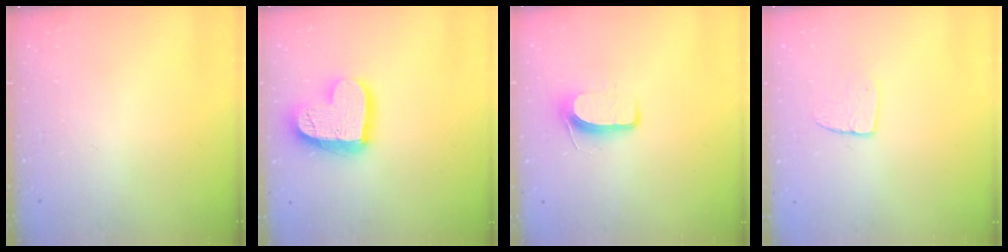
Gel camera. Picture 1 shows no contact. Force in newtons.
{"total": 17.8, "press": 17.8, "slide": 1.4}
{"total": 7.9, "press": 7.9, "slide": 0.7}
{"total": 6.1, "press": 6.1, "slide": 0.4}